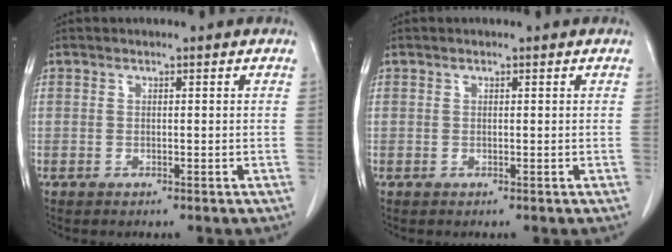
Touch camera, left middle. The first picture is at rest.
{"total": 0.0}